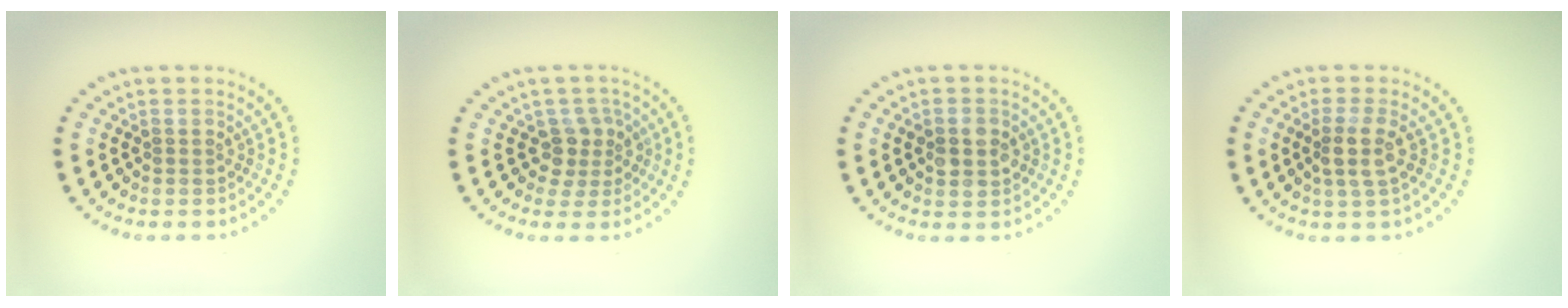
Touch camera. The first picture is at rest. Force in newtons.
{"total": 2.6, "press": 2.1, "slide": 1.6}
{"total": 2.7, "press": 2.7, "slide": 0.2}
{"total": 2.5, "press": 2.0, "slide": 1.4}